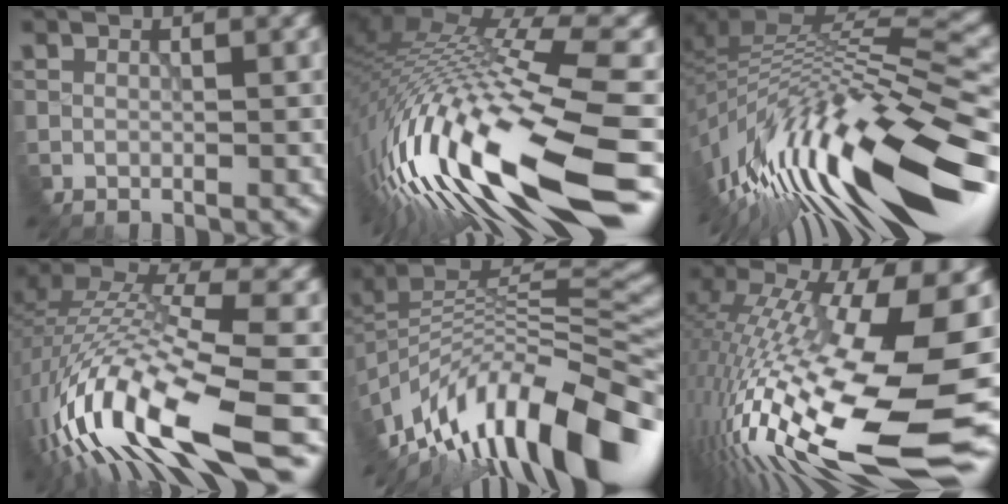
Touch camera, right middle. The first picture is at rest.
{"total": 17.3, "force": [-7.7, 3.9, 15.0], "torque": [-0.300, -0.010, -0.131]}
{"total": 15.7, "force": [-6.8, 5.0, 13.2], "torque": [-0.245, 0.018, -0.118]}
{"total": 14.6, "force": [-6.5, 4.1, 12.5], "torque": [-0.267, 0.005, -0.114]}
{"total": 13.6, "force": [-7.3, 5.0, 10.3], "torque": [-0.188, 0.024, -0.132]}
{"total": 18.1, "force": [-3.8, 4.8, 17.1], "torque": [-0.325, -0.017, -0.071]}